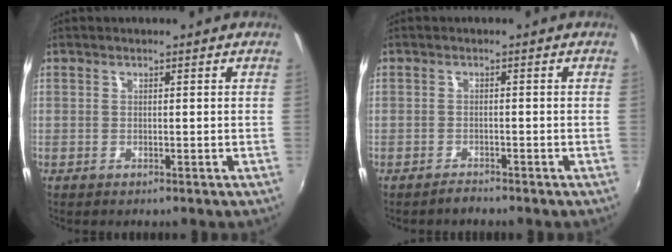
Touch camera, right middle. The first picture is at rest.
{"total": 1.5, "force": [-1.5, 0.2, 0.2], "torque": [-0.008, 0.001, -0.026]}